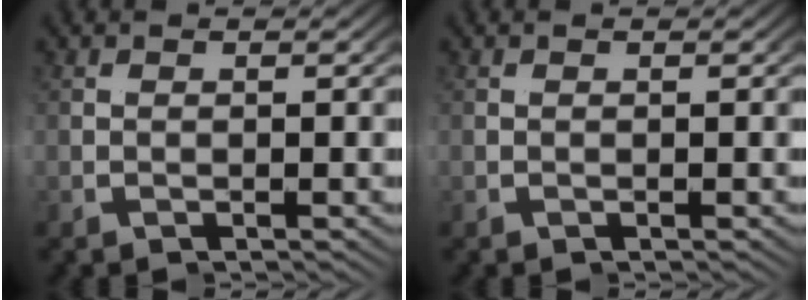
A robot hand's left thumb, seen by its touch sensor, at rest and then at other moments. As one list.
[{"total": 0.0}]